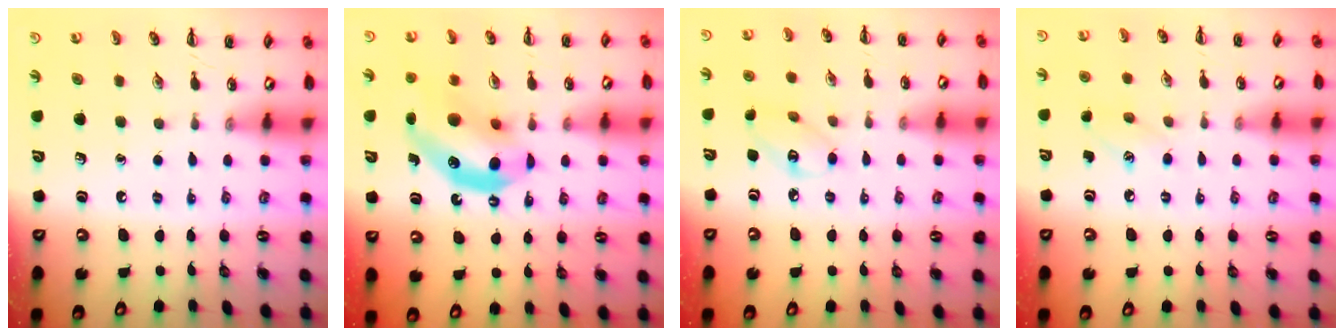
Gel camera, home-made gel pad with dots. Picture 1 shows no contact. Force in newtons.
{"total": 12.9, "press": 12.5, "slide": 3.3}
{"total": 5.8, "press": 5.7, "slide": 0.7}
{"total": 8.2, "press": 8.0, "slide": 1.7}